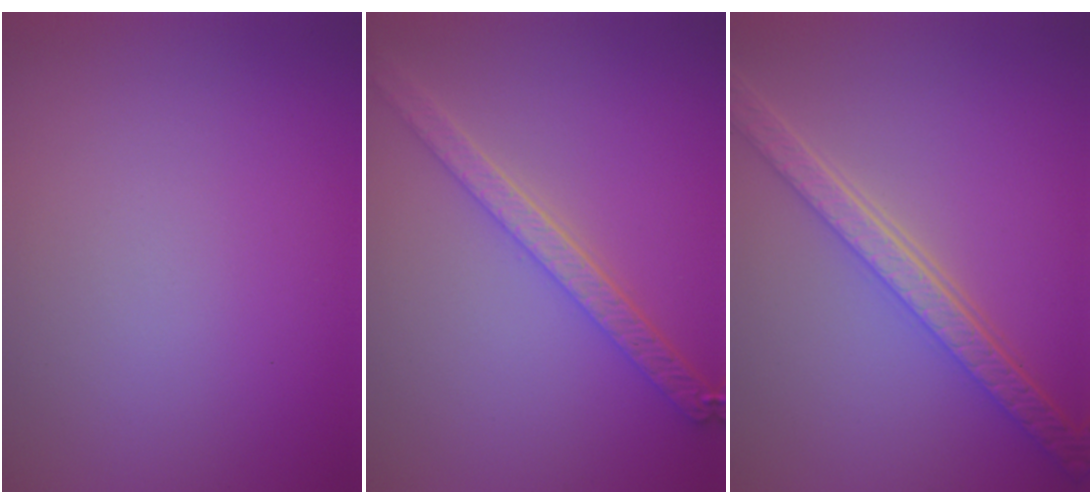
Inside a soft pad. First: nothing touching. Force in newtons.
{"total": 4.1, "press": 3.3, "slide": 2.4}
{"total": 5.8, "press": 4.5, "slide": 3.7}